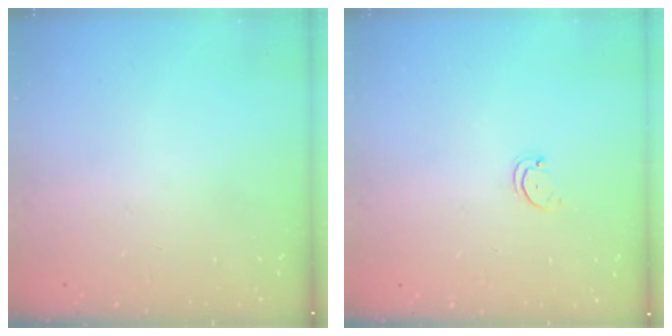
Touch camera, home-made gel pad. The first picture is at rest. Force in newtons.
{"total": 1.5, "press": 1.5, "slide": 0.3}